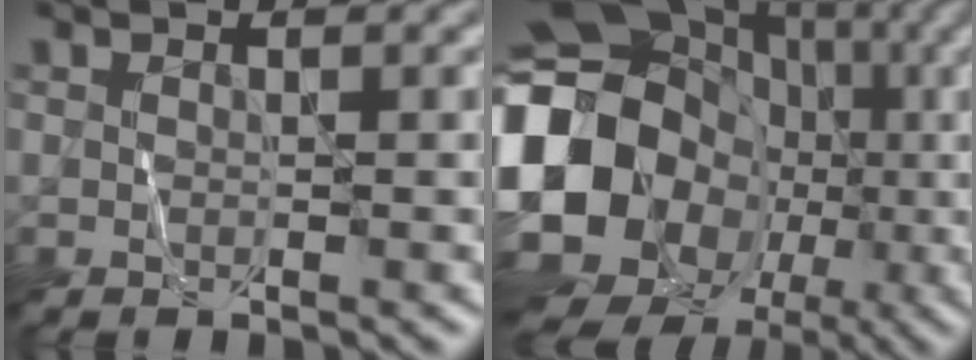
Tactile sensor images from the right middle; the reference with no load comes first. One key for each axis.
{"total": 21.1, "fx": -4.0, "fy": 17.9, "fz": 10.6, "tx": -0.199, "ty": 0.004, "tz": -0.103}